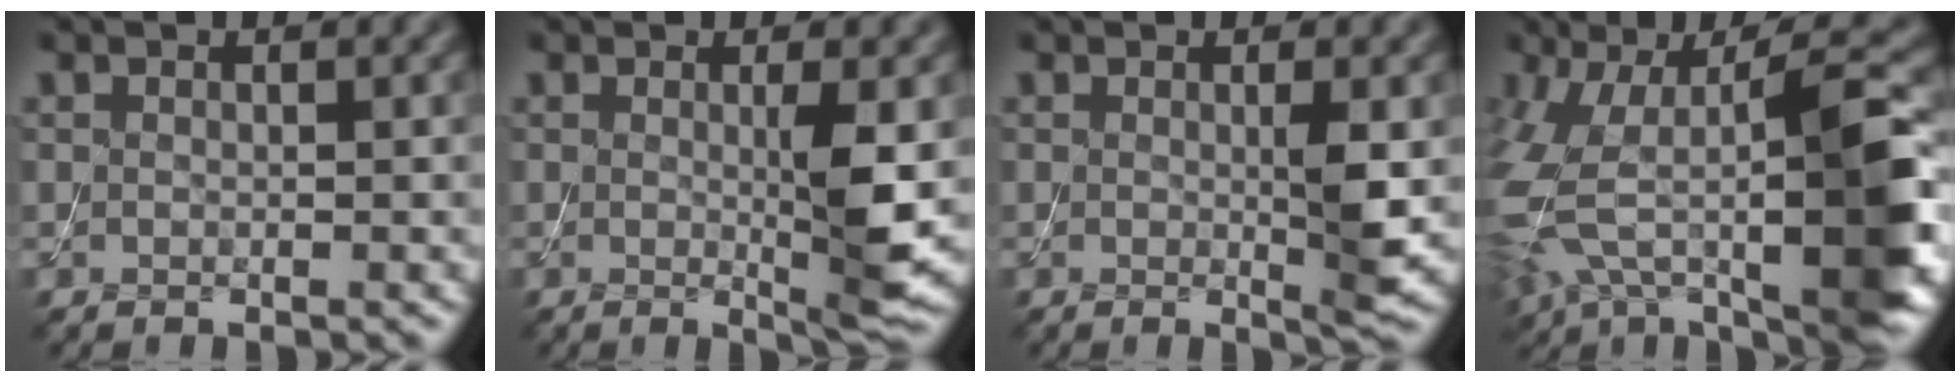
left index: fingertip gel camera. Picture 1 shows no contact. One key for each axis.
{"total": 4.2, "fx": 0.0, "fy": 0.5, "fz": 4.2, "tx": -0.066, "ty": -0.011, "tz": 0.001}
{"total": 2.5, "fx": 0.0, "fy": 0.2, "fz": 2.5, "tx": -0.041, "ty": -0.008, "tz": -0.002}
{"total": 13.8, "fx": -1.8, "fy": 6.1, "fz": 12.3, "tx": -0.232, "ty": 0.008, "tz": -0.029}